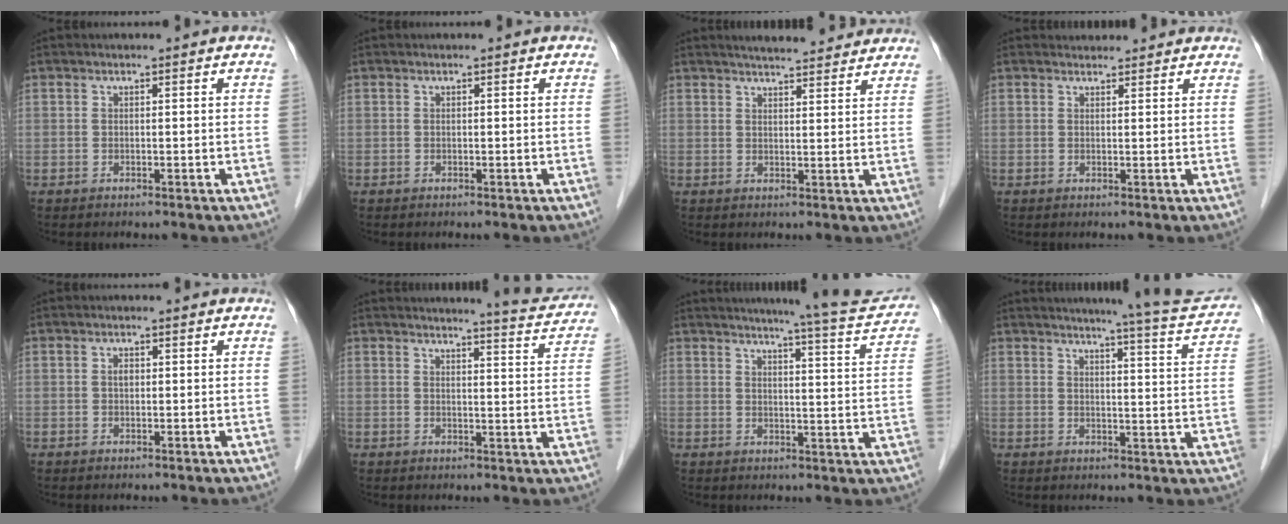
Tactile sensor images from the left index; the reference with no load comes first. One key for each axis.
{"total": 0.0}
{"total": 9.8, "fx": 8.9, "fy": 1.6, "fz": 3.8, "tx": -0.049, "ty": 0.010, "tz": 0.106}
{"total": 2.4, "fx": 2.3, "fy": 0.7, "fz": 0.1, "tx": -0.006, "ty": 0.013, "tz": 0.028}
{"total": 1.0, "fx": 0.1, "fy": 0.7, "fz": 0.8, "tx": -0.015, "ty": 0.003, "tz": 0.002}
{"total": 7.6, "fx": 7.5, "fy": -0.1, "fz": 1.3, "tx": -0.022, "ty": -0.026, "tz": 0.076}
{"total": 13.3, "fx": 12.5, "fy": -0.5, "fz": 4.5, "tx": -0.061, "ty": -0.040, "tz": 0.142}
{"total": 12.6, "fx": 11.8, "fy": -0.7, "fz": 4.2, "tx": -0.056, "ty": -0.043, "tz": 0.130}